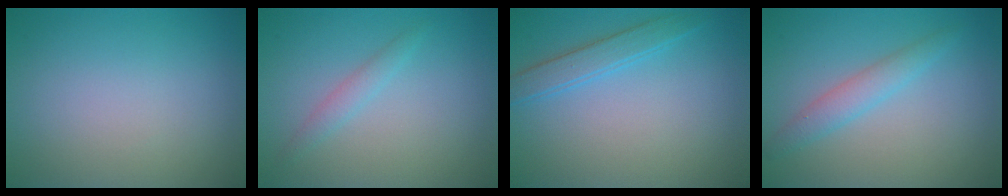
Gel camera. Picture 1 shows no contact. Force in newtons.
{"total": 1.1, "press": 1.1, "slide": 0.1}
{"total": 2.2, "press": 2.2, "slide": 0.1}
{"total": 2.2, "press": 2.2, "slide": 0.1}